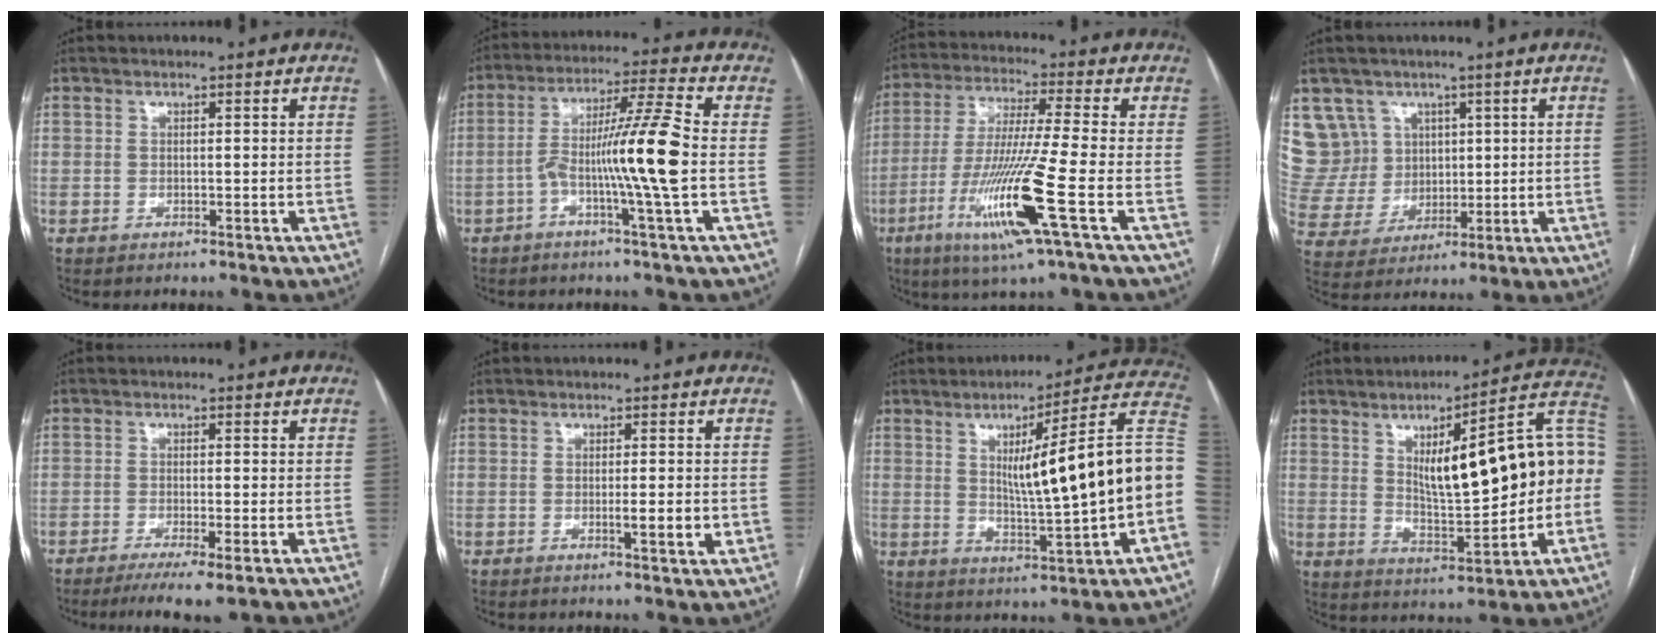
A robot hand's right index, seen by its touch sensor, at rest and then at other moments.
{"total": 11.5, "force": [-2.2, -1.5, 11.2], "torque": [-0.204, 0.009, -0.045]}
{"total": 14.8, "force": [-5.6, -1.1, 13.7], "torque": [-0.282, -0.027, -0.108]}
{"total": 9.8, "force": [4.9, 8.5, 0.5], "torque": [-0.026, 0.044, 0.115]}
{"total": 6.9, "force": [-4.7, 0.3, 5.0], "torque": [-0.077, -0.017, -0.071]}
{"total": 3.5, "force": [-0.7, 0.4, 3.4], "torque": [-0.053, -0.004, -0.009]}
{"total": 19.7, "force": [0.5, 0.0, 19.7], "torque": [-0.243, 0.023, 0.005]}
{"total": 20.3, "force": [1.8, 4.7, 19.6], "torque": [-0.284, 0.035, 0.033]}